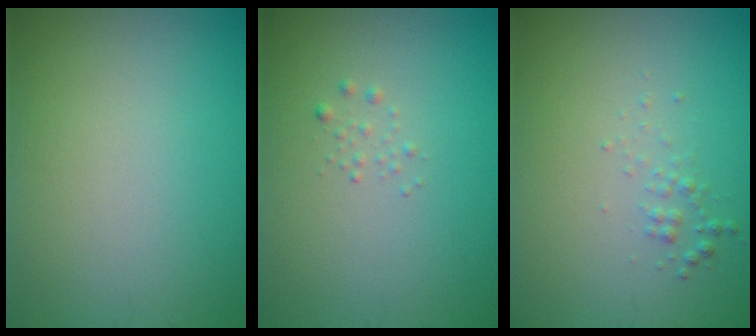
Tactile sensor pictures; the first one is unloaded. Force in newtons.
{"total": 0.6, "press": 0.6, "slide": 0.0}
{"total": 0.9, "press": 0.9, "slide": 0.0}